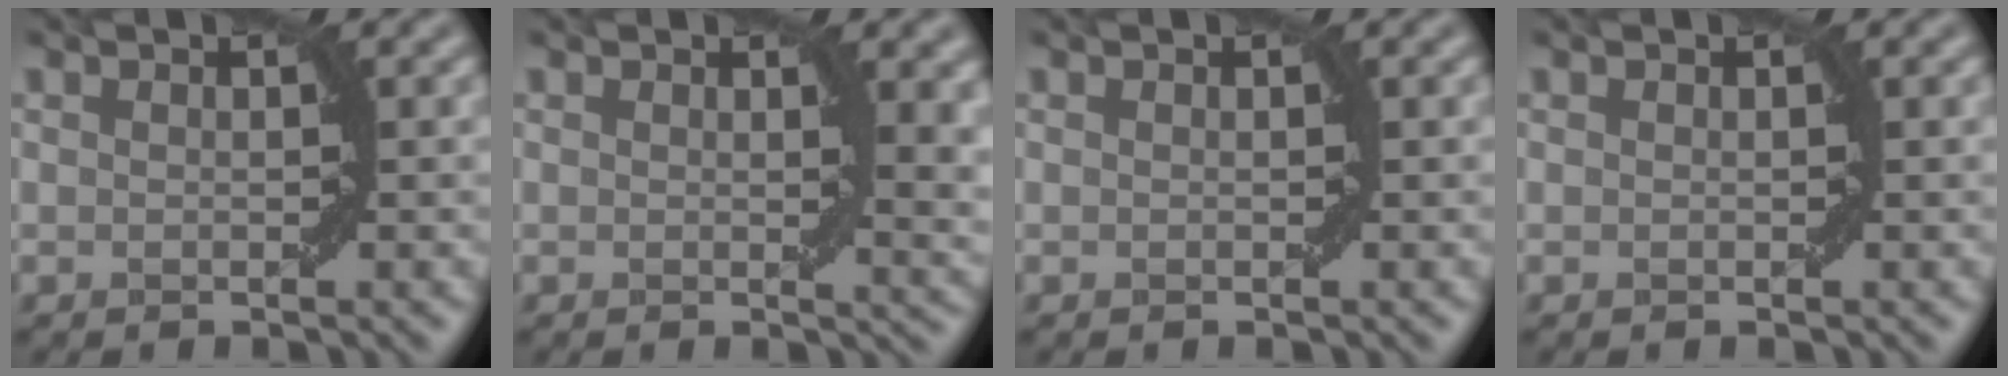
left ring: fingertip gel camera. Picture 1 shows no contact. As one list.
[{"total": 3.9, "force": [1.2, 1.3, 3.5], "torque": [-0.034, -0.005, 0.020]}, {"total": 0.0}, {"total": 0.0}]